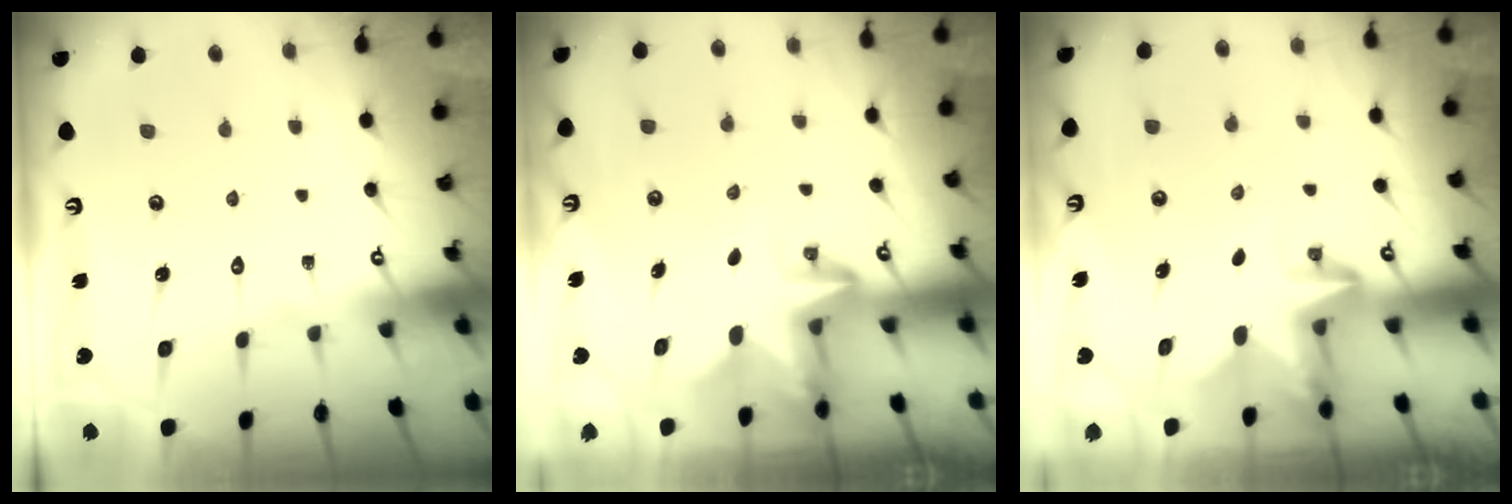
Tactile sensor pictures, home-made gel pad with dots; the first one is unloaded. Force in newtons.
{"total": 2.5, "press": 2.4, "slide": 0.6}
{"total": 2.8, "press": 2.7, "slide": 0.5}